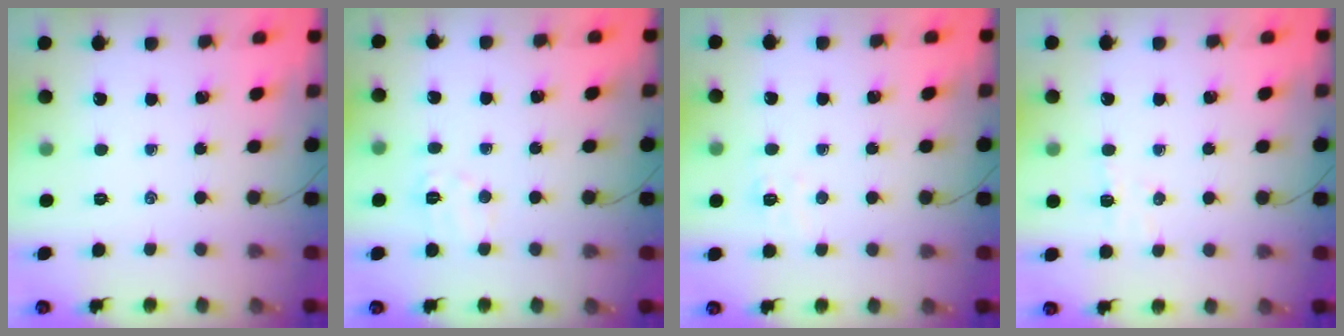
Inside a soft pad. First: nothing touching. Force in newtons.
{"total": 5.5, "press": 5.4, "slide": 1.1}
{"total": 5.1, "press": 5.0, "slide": 0.8}
{"total": 4.3, "press": 4.2, "slide": 1.0}